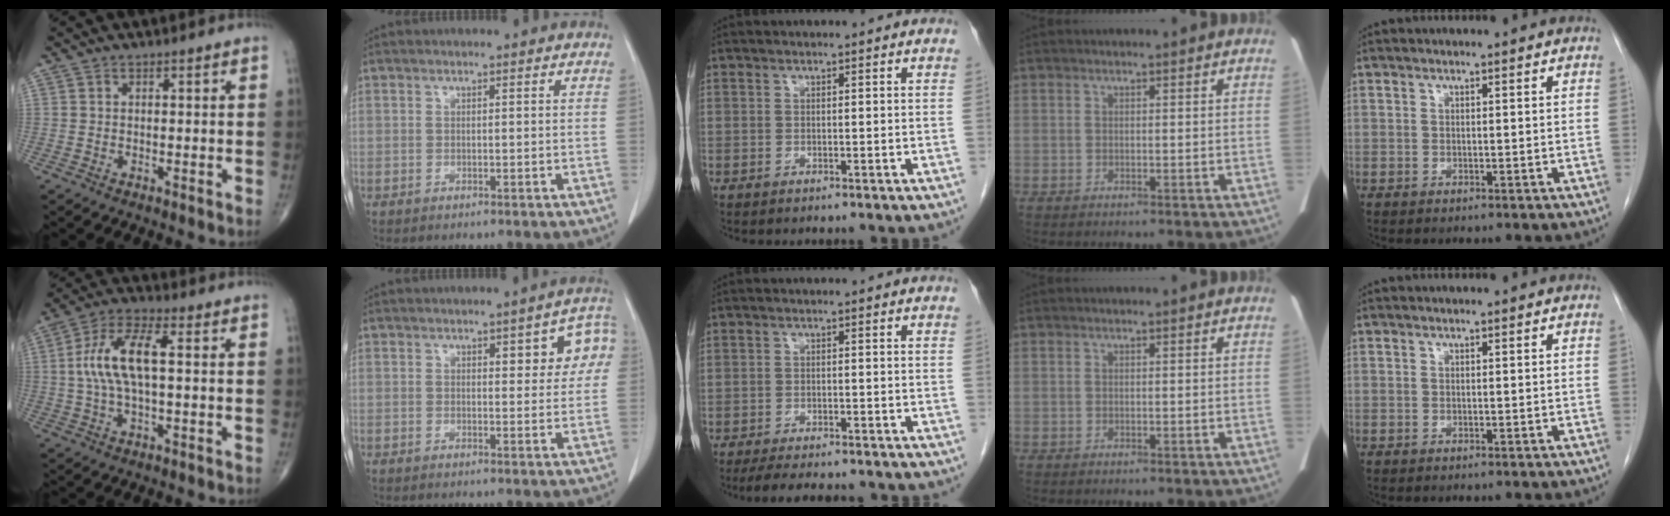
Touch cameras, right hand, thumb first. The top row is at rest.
{"thumb": {"total": 11.2, "force": [0.8, 4.3, 10.3], "torque": [-0.219, 0.027, 0.013]}, "index": {"total": 6.5, "force": [2.0, 2.4, 5.7], "torque": [-0.055, 0.019, 0.020]}, "middle": {"total": 9.4, "force": [-8.1, 2.0, 4.4], "torque": [-0.063, -0.009, -0.111]}}